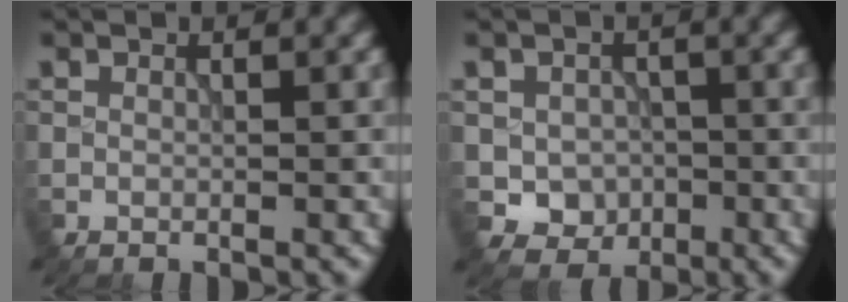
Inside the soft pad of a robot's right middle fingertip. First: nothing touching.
{"total": 3.4, "force": [-0.8, 3.0, 1.4], "torque": [-0.020, -0.009, -0.013]}